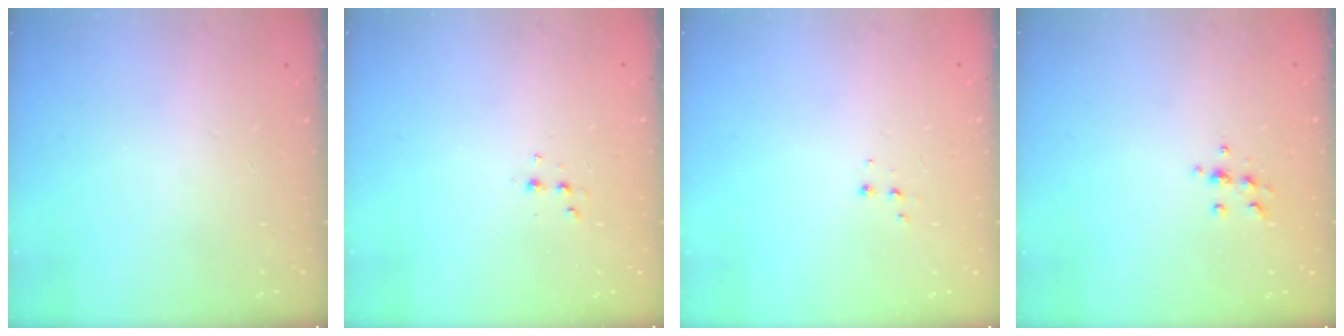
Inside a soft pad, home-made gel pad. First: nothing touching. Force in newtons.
{"total": 2.8, "press": 2.7, "slide": 0.6}
{"total": 3.3, "press": 3.3, "slide": 0.5}
{"total": 7.2, "press": 7.1, "slide": 0.7}